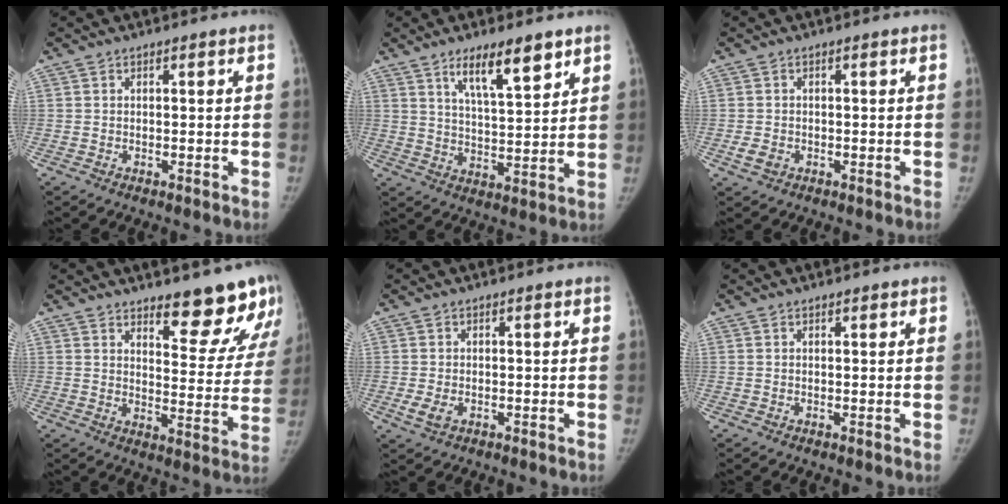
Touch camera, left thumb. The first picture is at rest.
{"total": 10.1, "force": [6.4, 2.8, 7.3], "torque": [-0.105, -0.040, 0.113]}
{"total": 2.5, "force": [-1.0, 1.9, 1.2], "torque": [-0.021, 0.000, -0.013]}
{"total": 13.3, "force": [10.3, 4.1, 7.3], "torque": [-0.039, -0.082, 0.137]}
{"total": 2.8, "force": [-0.9, 1.8, 1.9], "torque": [-0.041, -0.004, -0.013]}
{"total": 0.6, "force": [0.5, 0.3, 0.3], "torque": [-0.002, -0.002, 0.005]}